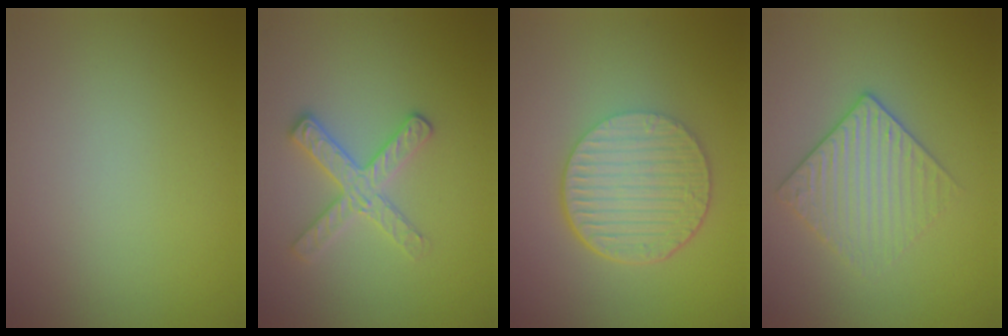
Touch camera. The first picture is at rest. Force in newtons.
{"total": 2.9, "press": 2.8, "slide": 0.8}
{"total": 6.4, "press": 4.4, "slide": 4.7}
{"total": 3.1, "press": 2.8, "slide": 1.3}